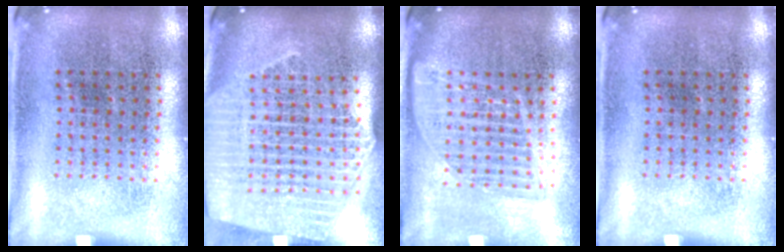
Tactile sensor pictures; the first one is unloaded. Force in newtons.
{"total": 2.5, "press": 2.2, "slide": 1.2}
{"total": 1.6, "press": 1.4, "slide": 0.8}
{"total": 0.0}